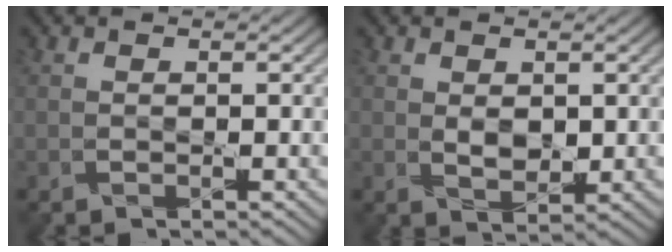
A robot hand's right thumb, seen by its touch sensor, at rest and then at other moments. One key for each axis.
{"total": 2.3, "fx": 0.7, "fy": 1.5, "fz": 1.6, "tx": -0.034, "ty": -0.004, "tz": 0.015}